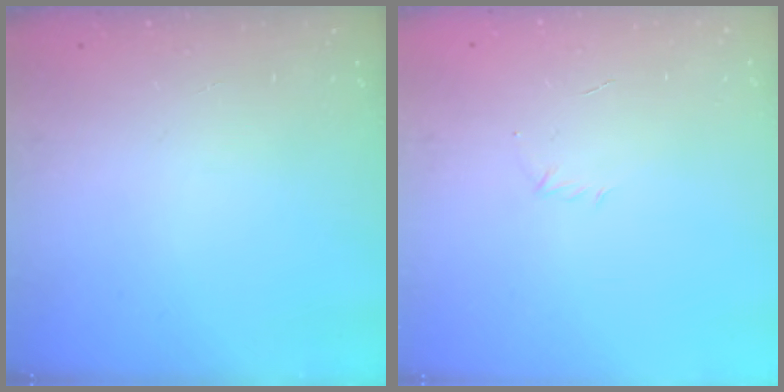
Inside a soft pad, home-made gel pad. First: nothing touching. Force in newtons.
{"total": 2.9, "press": 2.8, "slide": 0.7}